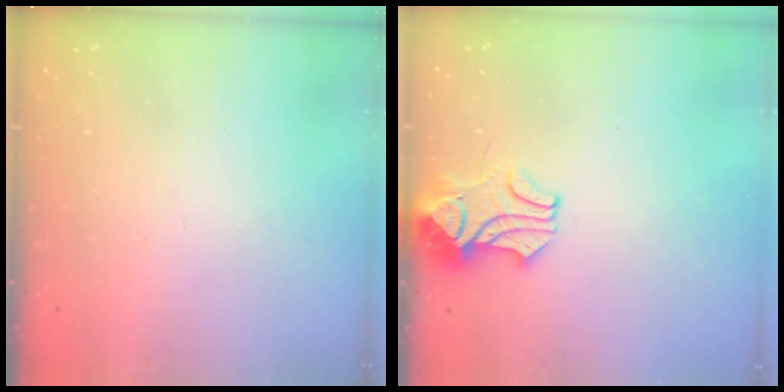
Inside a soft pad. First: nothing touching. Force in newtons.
{"total": 2.4, "press": 2.2, "slide": 1.0}